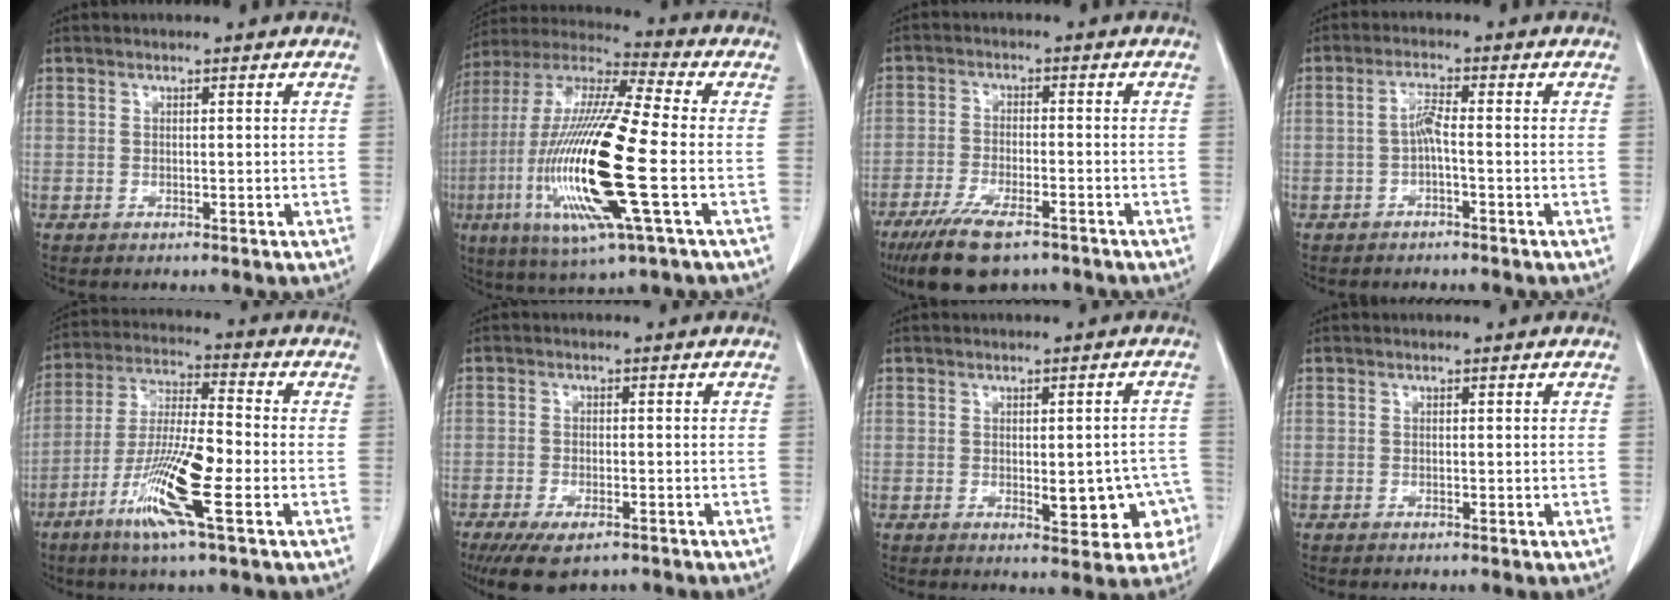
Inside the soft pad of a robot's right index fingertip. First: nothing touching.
{"total": 21.8, "force": [-4.8, 1.8, 21.2], "torque": [-0.465, -0.025, -0.094]}
{"total": 10.4, "force": [-7.4, 2.9, 6.7], "torque": [-0.120, -0.020, -0.123]}
{"total": 2.7, "force": [-0.7, 0.3, 2.6], "torque": [-0.051, 0.007, -0.013]}
{"total": 13.1, "force": [-5.4, 0.7, 11.9], "torque": [-0.237, -0.018, -0.104]}
{"total": 7.5, "force": [-5.4, 2.6, 4.5], "torque": [-0.074, -0.013, -0.086]}
{"total": 7.7, "force": [-1.9, 3.6, 6.6], "torque": [-0.059, 0.012, -0.015]}
{"total": 0.0}